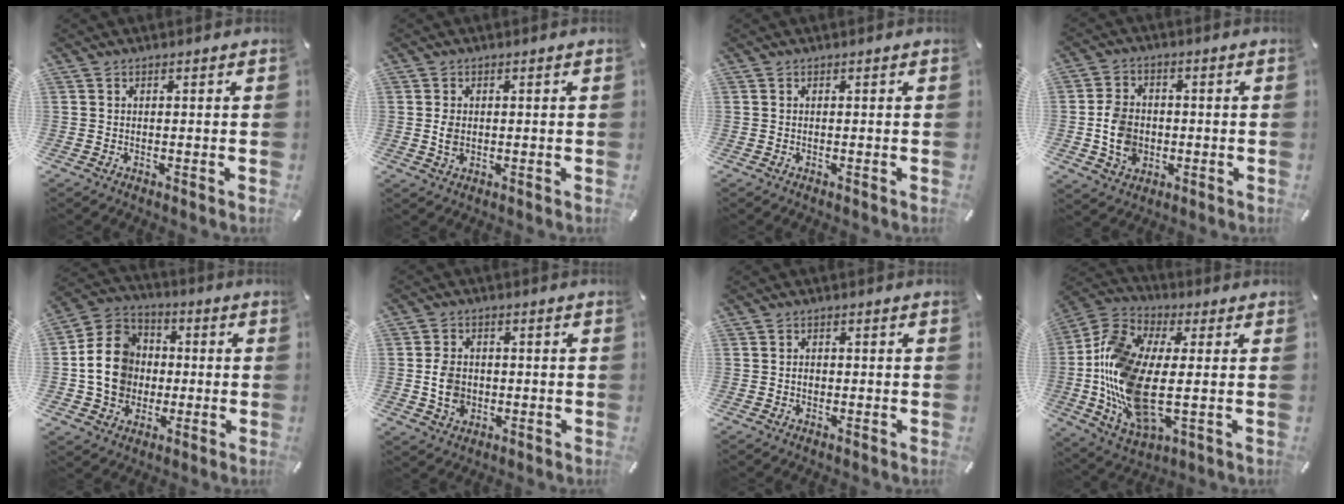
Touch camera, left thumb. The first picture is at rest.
{"total": 2.7, "force": [0.0, 2.0, 1.9], "torque": [-0.046, 0.002, -0.003]}
{"total": 0.0}
{"total": 8.6, "force": [-1.3, 7.2, 4.5], "torque": [-0.094, 0.009, -0.022]}
{"total": 13.8, "force": [-1.1, 12.4, 5.9], "torque": [-0.140, 0.023, -0.017]}
{"total": 6.5, "force": [-0.8, 5.4, 3.5], "torque": [-0.069, -0.001, -0.018]}
{"total": 1.3, "force": [-0.2, 1.1, 0.7], "torque": [-0.017, 0.004, -0.006]}
{"total": 18.8, "force": [-1.6, 9.9, 15.9], "torque": [-0.358, -0.020, -0.025]}